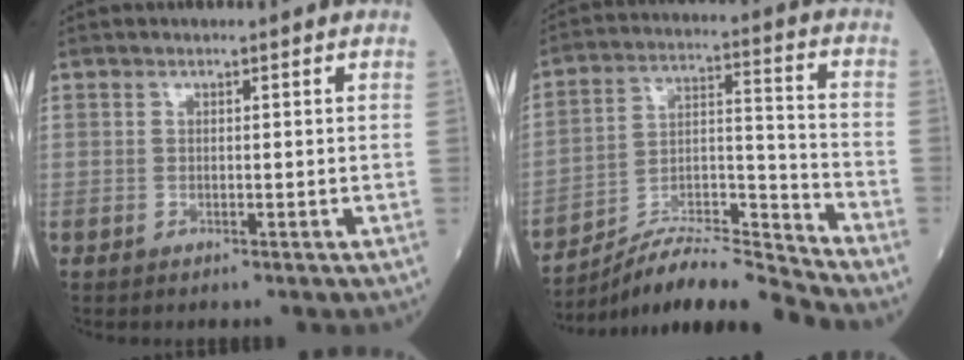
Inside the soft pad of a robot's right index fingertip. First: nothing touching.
{"total": 12.9, "force": [-12.4, -1.1, 3.5], "torque": [-0.051, 0.039, -0.224]}